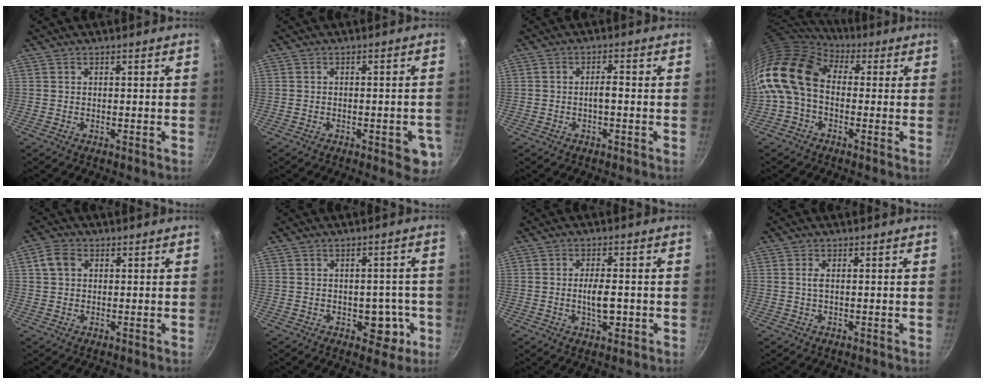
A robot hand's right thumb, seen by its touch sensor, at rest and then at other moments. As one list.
[{"total": 6.2, "force": [-2.3, 2.4, 5.2], "torque": [-0.045, 0.005, -0.026]}, {"total": 2.3, "force": [-0.7, 0.7, 2.0], "torque": [-0.034, 0.016, -0.011]}, {"total": 15.3, "force": [0.3, 10.9, 10.8], "torque": [-0.203, 0.030, -0.016]}, {"total": 4.3, "force": [1.1, 3.2, 2.5], "torque": [-0.042, 0.007, 0.015]}, {"total": 6.1, "force": [-1.9, 4.3, 4.0], "torque": [-0.014, 0.015, -0.019]}, {"total": 5.4, "force": [-0.9, 2.3, 4.8], "torque": [-0.070, 0.007, -0.014]}, {"total": 1.5, "force": [0.2, 0.7, 1.4], "torque": [-0.028, 0.001, 0.004]}]